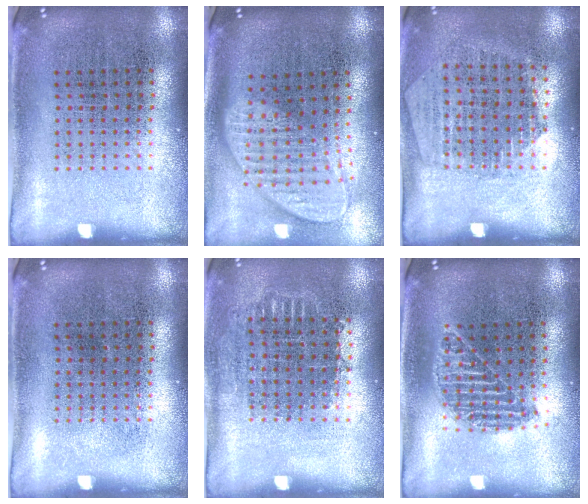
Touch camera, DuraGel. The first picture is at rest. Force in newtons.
{"total": 2.0, "press": 1.6, "slide": 1.2}
{"total": 1.3, "press": 1.2, "slide": 0.5}
{"total": 0.0}
{"total": 0.7, "press": 0.7, "slide": 0.4}
{"total": 1.1, "press": 1.0, "slide": 0.5}